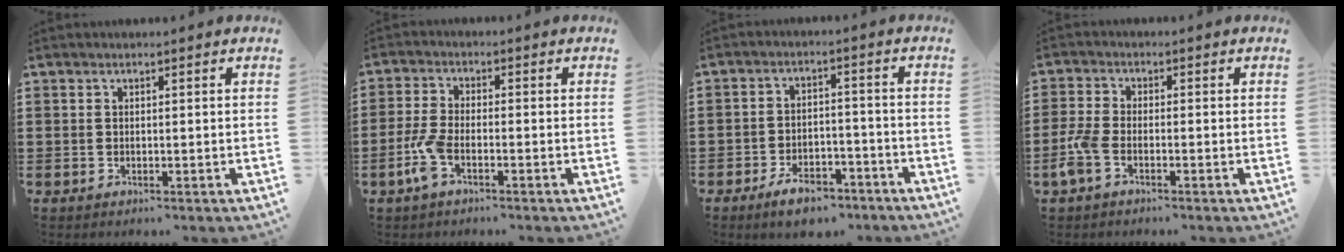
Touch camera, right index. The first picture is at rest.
{"total": 4.8, "force": [-2.3, 1.5, 3.9], "torque": [-0.100, -0.010, -0.047]}
{"total": 5.7, "force": [-4.7, 2.0, 2.5], "torque": [-0.043, 0.015, -0.087]}
{"total": 3.7, "force": [-1.9, 1.4, 2.9], "torque": [-0.085, -0.008, -0.045]}